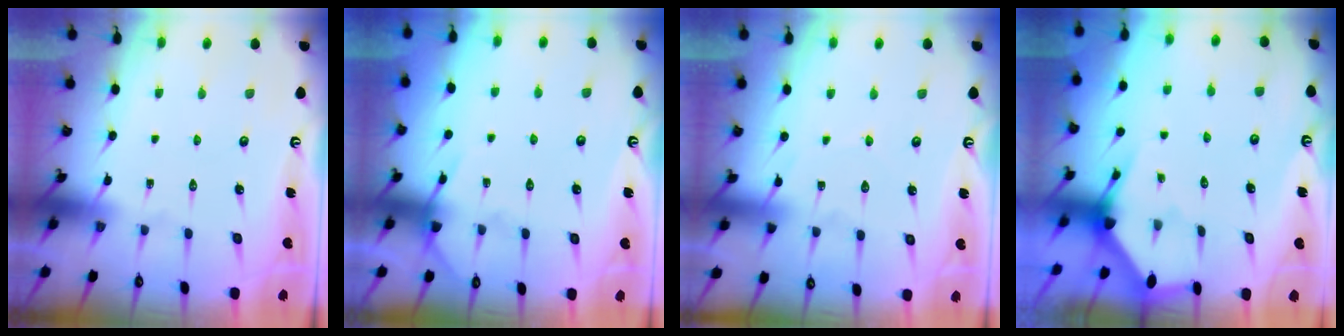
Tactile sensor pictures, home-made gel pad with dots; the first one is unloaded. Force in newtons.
{"total": 5.3, "press": 5.3, "slide": 0.5}
{"total": 2.7, "press": 2.7, "slide": 0.3}
{"total": 3.2, "press": 3.1, "slide": 0.3}